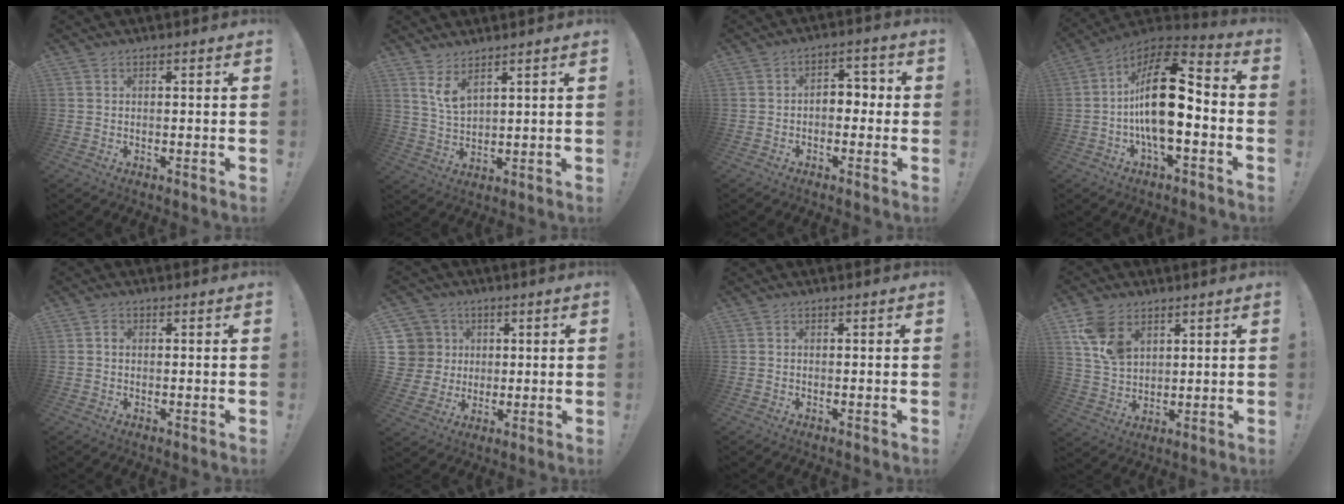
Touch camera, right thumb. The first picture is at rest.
{"total": 6.1, "force": [4.4, 2.2, 3.7], "torque": [-0.076, -0.025, 0.081]}
{"total": 5.7, "force": [-0.5, 4.1, 4.0], "torque": [-0.051, 0.010, -0.013]}
{"total": 21.3, "force": [-1.0, 9.4, 19.0], "torque": [-0.335, 0.011, -0.016]}
{"total": 1.5, "force": [0.1, 1.3, 0.8], "torque": [-0.016, 0.005, 0.001]}
{"total": 8.9, "force": [2.3, 8.4, 2.0], "torque": [-0.040, -0.010, 0.052]}
{"total": 0.0}
{"total": 11.2, "force": [6.0, 7.6, 5.7], "torque": [-0.103, -0.016, 0.121]}